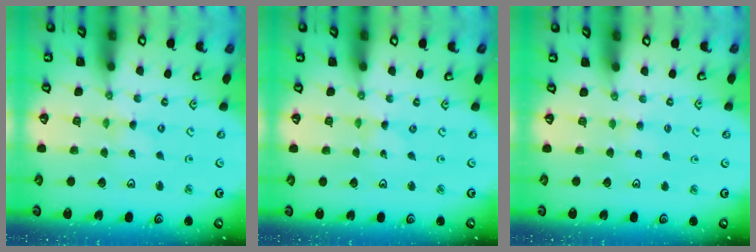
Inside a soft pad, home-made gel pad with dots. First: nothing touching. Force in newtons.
{"total": 0.0}
{"total": 2.7, "press": 2.7, "slide": 0.3}